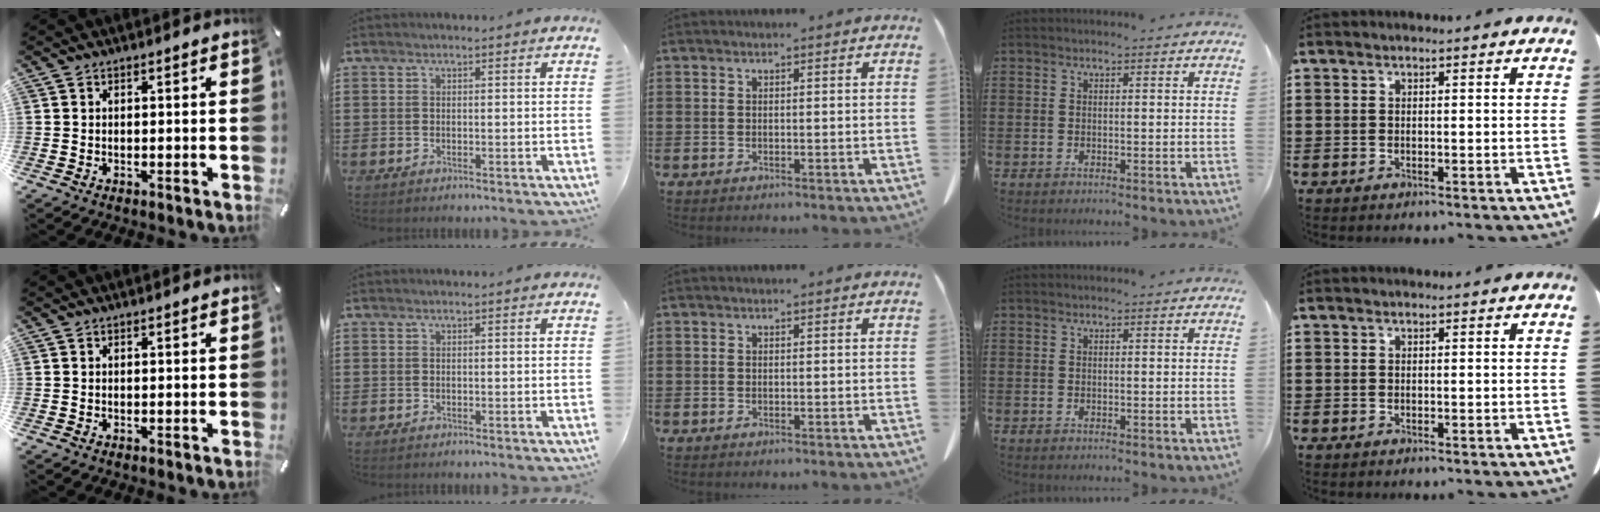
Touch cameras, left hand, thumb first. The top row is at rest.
{}